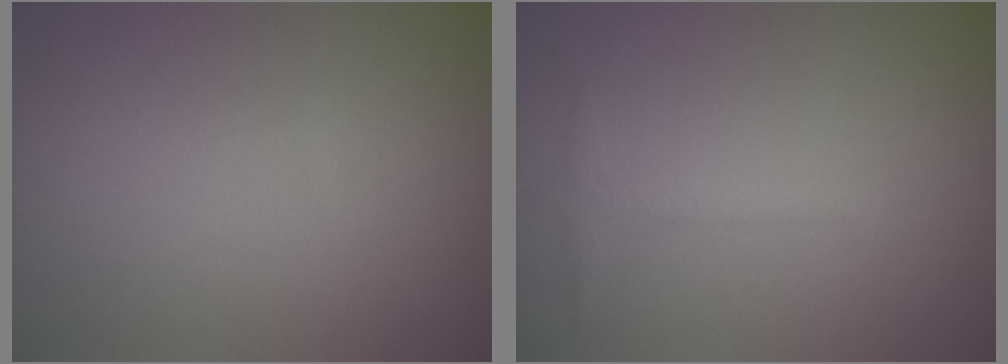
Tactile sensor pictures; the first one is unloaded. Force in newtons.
{"total": 1.1, "press": 1.1, "slide": 0.1}